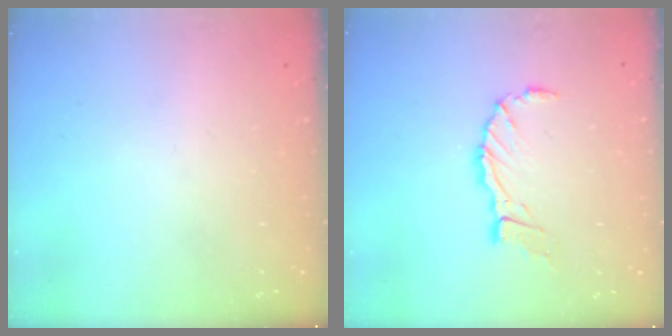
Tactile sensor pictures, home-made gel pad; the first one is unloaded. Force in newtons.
{"total": 9.1, "press": 9.1, "slide": 1.0}